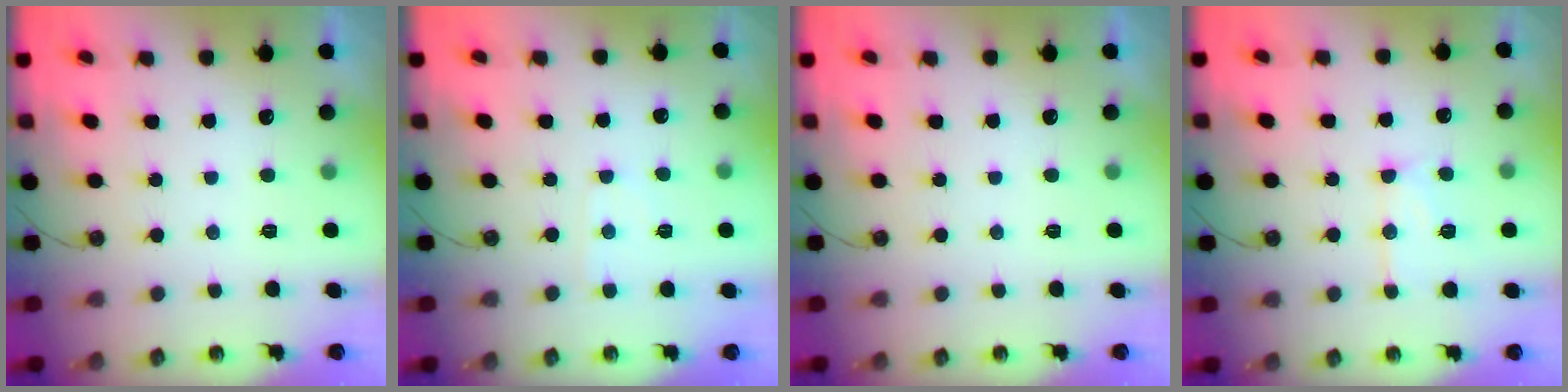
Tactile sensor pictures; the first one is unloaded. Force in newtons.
{"total": 4.1, "press": 4.1, "slide": 0.4}
{"total": 0.0}
{"total": 11.1, "press": 11.1, "slide": 1.0}